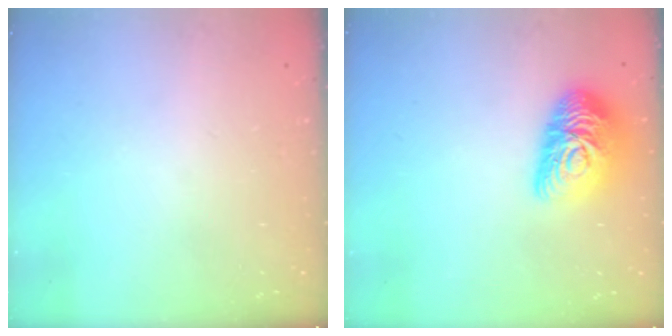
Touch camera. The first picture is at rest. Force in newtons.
{"total": 13.7, "press": 13.7, "slide": 0.9}